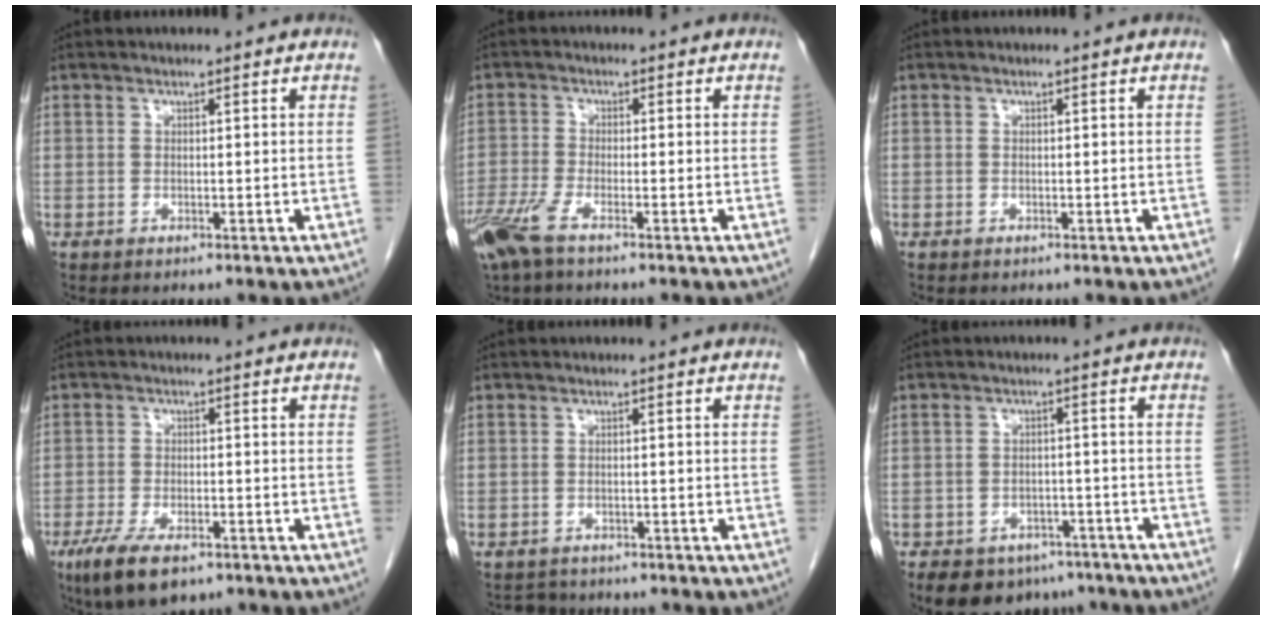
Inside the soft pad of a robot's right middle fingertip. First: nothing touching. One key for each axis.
{"total": 5.4, "fx": -3.7, "fy": 0.8, "fz": 3.8, "tx": -0.090, "ty": -0.012, "tz": -0.076}
{"total": 0.0}
{"total": 8.0, "fx": -5.2, "fy": 2.9, "fz": 5.4, "tx": -0.102, "ty": -0.015, "tz": -0.085}
{"total": 2.4, "fx": -2.2, "fy": 1.0, "fz": -0.4, "tx": 0.002, "ty": -0.002, "tz": -0.035}
{"total": 9.3, "fx": -7.0, "fy": 5.6, "fz": 2.7, "tx": -0.031, "ty": 0.005, "tz": -0.091}